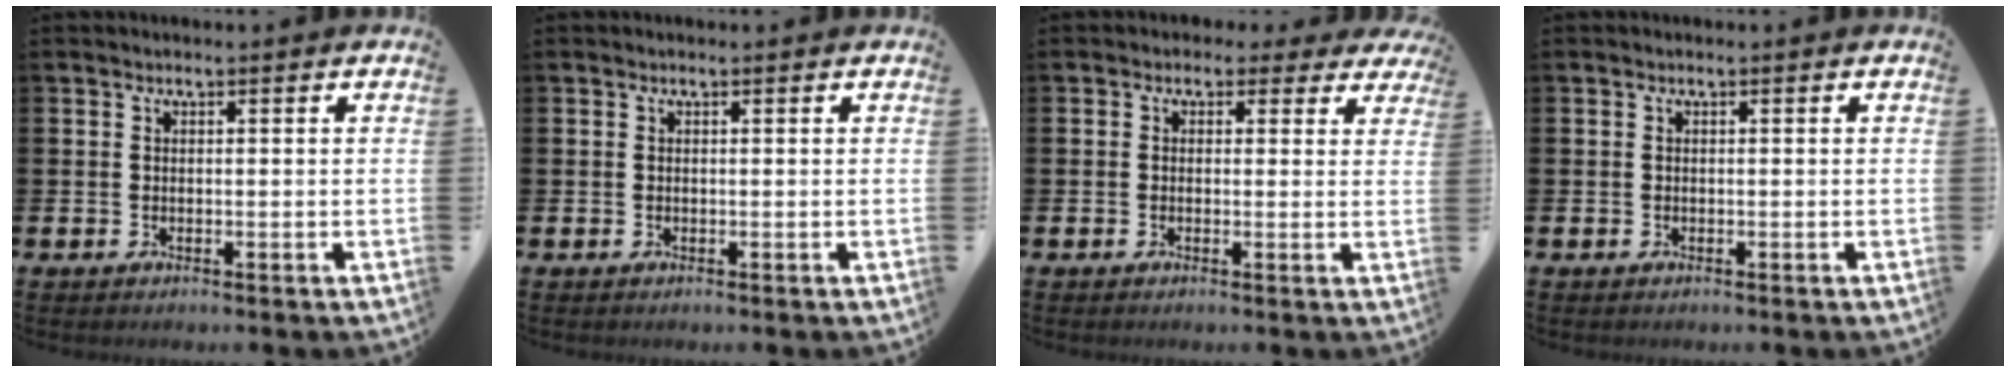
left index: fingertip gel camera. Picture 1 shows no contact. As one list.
[{"total": 0.0}, {"total": 1.6, "force": [0.9, 1.3, 0.1], "torque": [0.003, -0.001, 0.010]}, {"total": 0.0}]